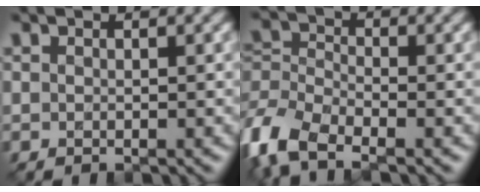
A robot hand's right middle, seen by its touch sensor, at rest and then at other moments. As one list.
[{"total": 6.7, "force": [-4.0, 3.3, 4.3], "torque": [-0.095, -0.002, -0.096]}]